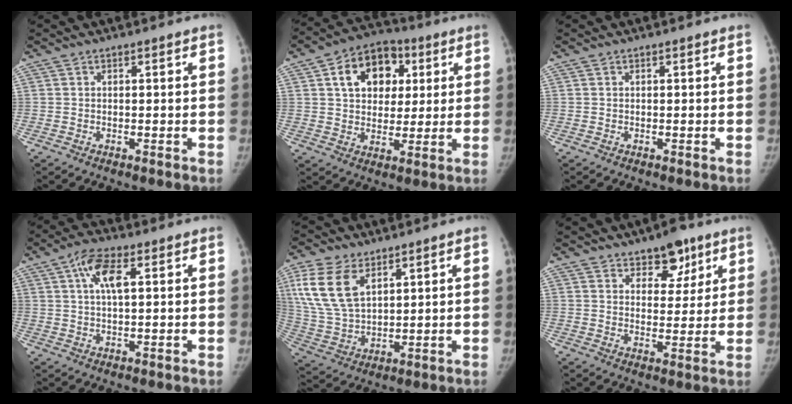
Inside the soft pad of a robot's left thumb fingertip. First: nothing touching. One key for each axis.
{"total": 14.2, "fx": 4.7, "fy": 10.3, "fz": 8.7, "tx": -0.101, "ty": 0.001, "tz": 0.071}
{"total": 0.0}
{"total": 7.0, "fx": 2.5, "fy": 2.8, "fz": 5.9, "tx": -0.113, "ty": 0.006, "tz": 0.043}
{"total": 13.7, "fx": 6.3, "fy": 7.9, "fz": 9.2, "tx": -0.189, "ty": -0.016, "tz": 0.138}
{"total": 8.0, "fx": 5.2, "fy": 4.2, "fz": 4.3, "tx": -0.025, "ty": -0.029, "tz": 0.076}